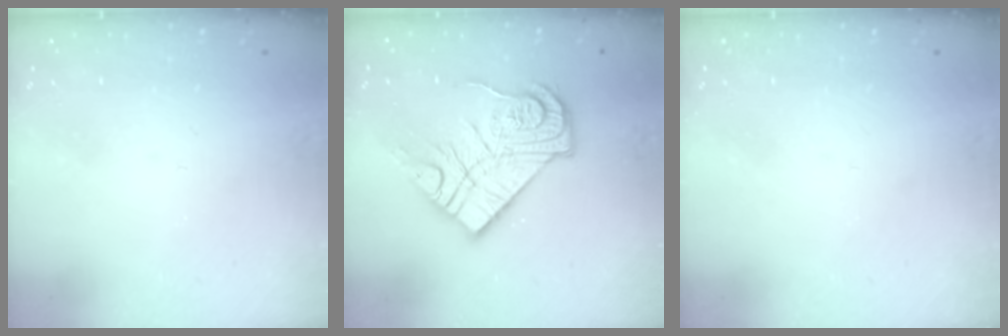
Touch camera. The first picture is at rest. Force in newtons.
{"total": 17.7, "press": 17.6, "slide": 1.1}
{"total": 0.0}